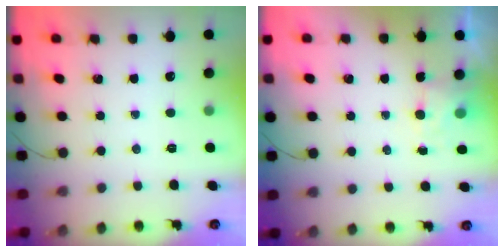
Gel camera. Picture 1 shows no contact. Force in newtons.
{"total": 4.0, "press": 3.8, "slide": 1.2}